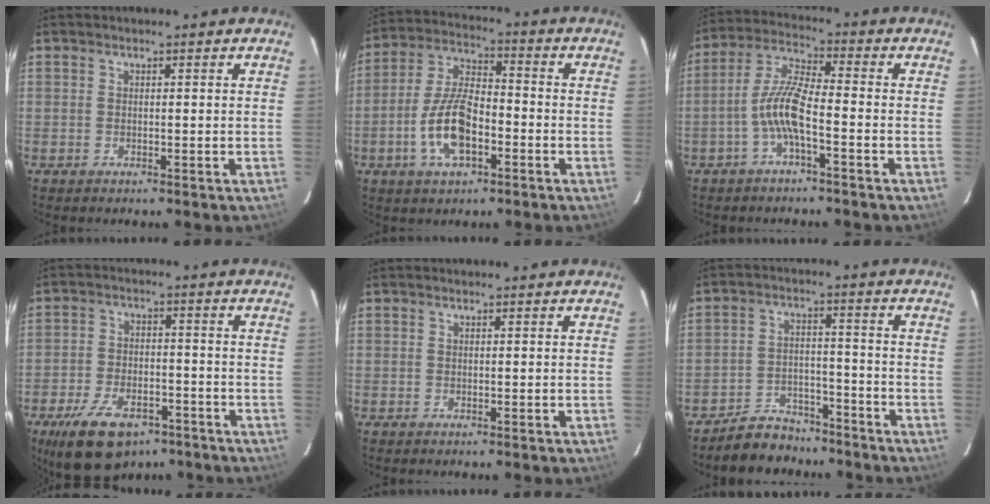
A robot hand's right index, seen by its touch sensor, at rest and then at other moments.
{"total": 11.9, "force": [-4.2, 5.1, 9.9], "torque": [-0.209, 0.005, -0.077]}
{"total": 7.6, "force": [-3.0, 1.3, 6.9], "torque": [-0.155, 0.013, -0.059]}
{"total": 14.4, "force": [-9.3, 7.3, 8.3], "torque": [-0.178, -0.010, -0.151]}
{"total": 0.0}
{"total": 8.9, "force": [-7.7, 4.2, 1.5], "torque": [-0.049, 0.019, -0.113]}